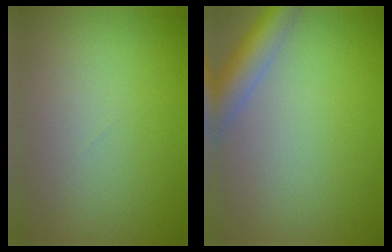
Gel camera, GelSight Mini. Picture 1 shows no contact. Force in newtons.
{"total": 4.8, "press": 4.8, "slide": 0.2}